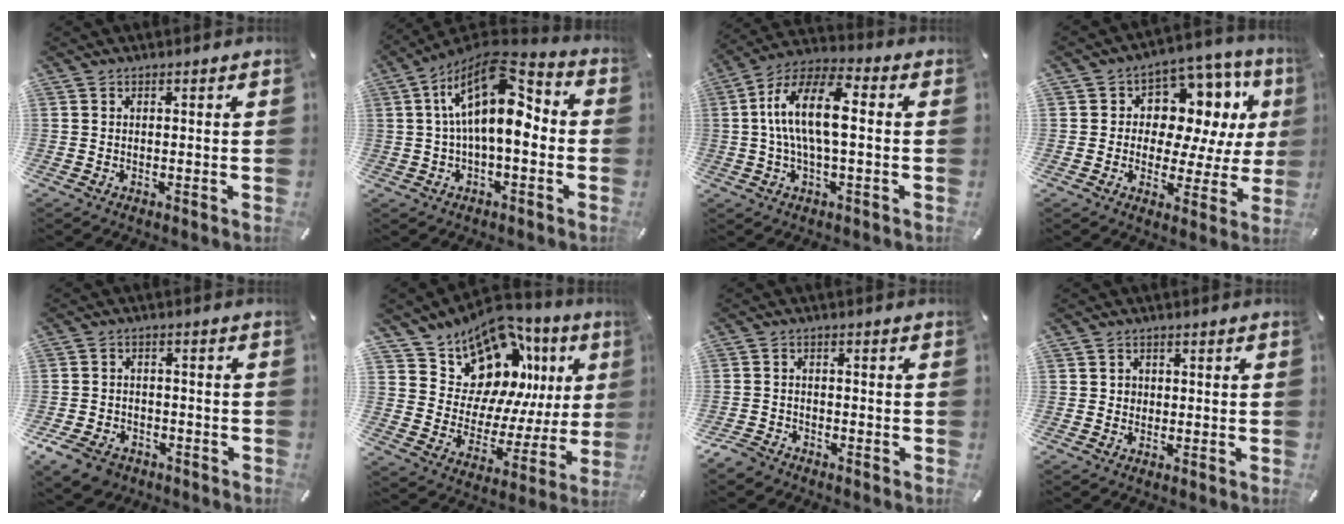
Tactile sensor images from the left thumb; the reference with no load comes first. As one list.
[{"total": 17.0, "force": [2.8, 8.3, 14.5], "torque": [-0.253, -0.014, 0.044]}, {"total": 13.1, "force": [0.6, 5.7, 11.9], "torque": [-0.247, 0.002, 0.008]}, {"total": 11.1, "force": [4.3, 8.6, 5.6], "torque": [-0.069, -0.041, 0.083]}, {"total": 6.6, "force": [-4.2, 4.5, 2.3], "torque": [-0.056, 0.021, -0.079]}, {"total": 15.0, "force": [11.3, 8.7, 4.6], "torque": [-0.075, -0.111, 0.203]}, {"total": 3.5, "force": [-3.0, 1.8, 0.5], "torque": [-0.027, 0.014, -0.065]}, {"total": 1.7, "force": [-0.1, 1.7, 0.4], "torque": [-0.009, 0.007, -0.006]}]